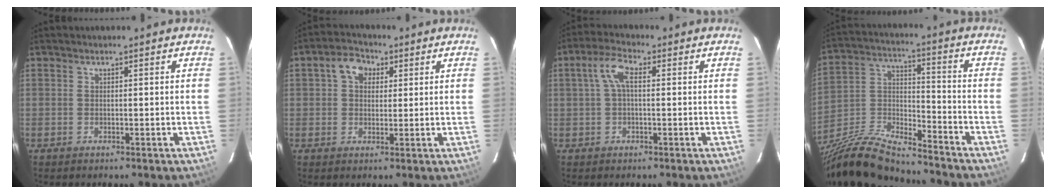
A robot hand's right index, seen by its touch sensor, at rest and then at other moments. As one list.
[{"total": 5.2, "force": [1.7, 4.0, 2.8], "torque": [-0.046, 0.022, 0.027]}, {"total": 4.6, "force": [0.5, 1.9, 4.2], "torque": [-0.086, 0.015, 0.011]}, {"total": 17.2, "force": [-14.0, 4.1, 9.0], "torque": [-0.199, -0.016, -0.260]}]